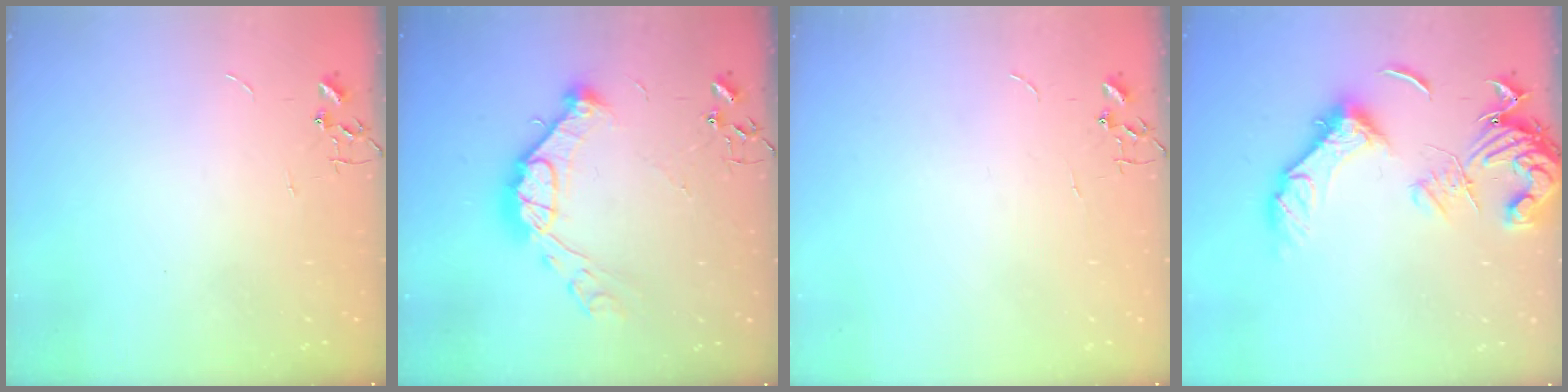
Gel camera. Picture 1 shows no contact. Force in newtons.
{"total": 15.3, "press": 15.2, "slide": 1.9}
{"total": 0.0}
{"total": 17.6, "press": 17.5, "slide": 2.0}